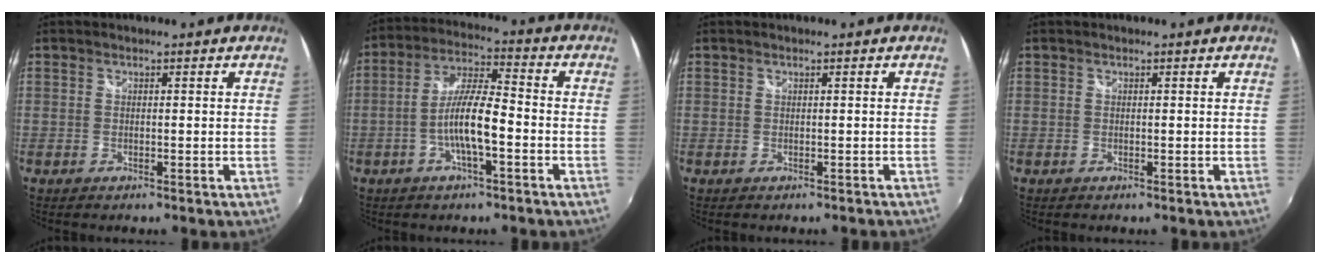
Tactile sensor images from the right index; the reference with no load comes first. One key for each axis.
{"total": 9.0, "fx": -3.1, "fy": 1.6, "fz": 8.3, "tx": -0.170, "ty": 0.006, "tz": -0.057}
{"total": 0.0}
{"total": 0.0}